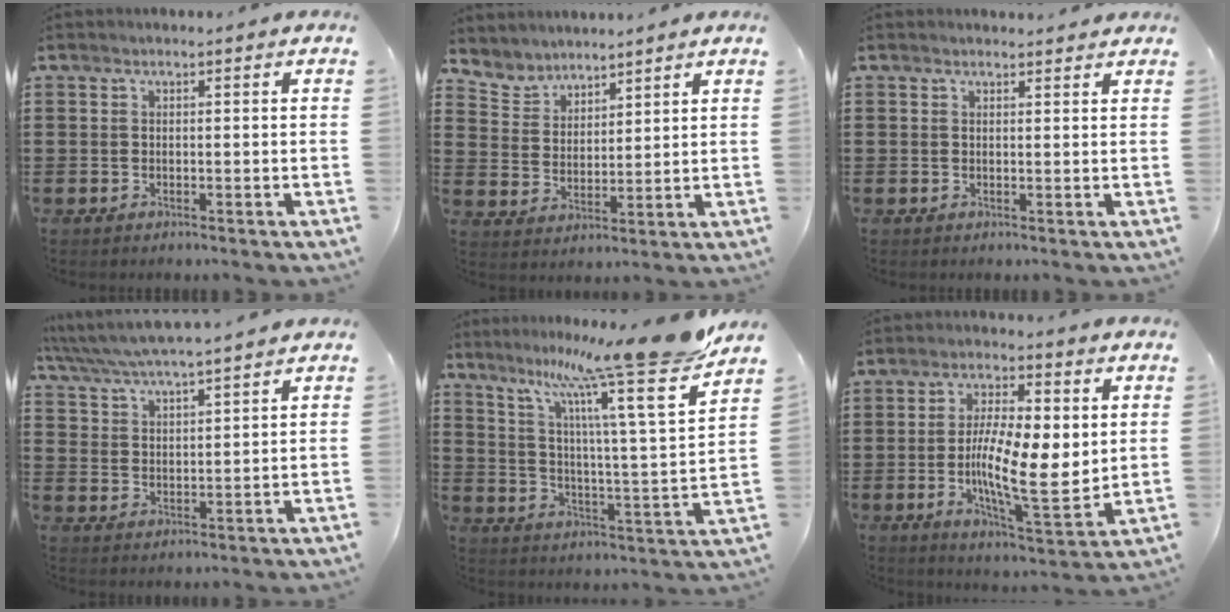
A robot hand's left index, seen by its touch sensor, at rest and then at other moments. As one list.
[{"total": 4.7, "force": [4.5, 1.4, -0.2], "torque": [-0.020, -0.016, 0.083]}, {"total": 1.4, "force": [1.2, 0.6, -0.3], "torque": [0.002, 0.003, 0.025]}, {"total": 5.1, "force": [4.9, 0.2, 1.5], "torque": [-0.050, -0.026, 0.085]}, {"total": 16.3, "force": [13.9, -0.2, 8.6], "torque": [-0.158, -0.106, 0.217]}, {"total": 11.1, "force": [-0.1, 3.7, 10.5], "torque": [-0.166, -0.017, -0.003]}]